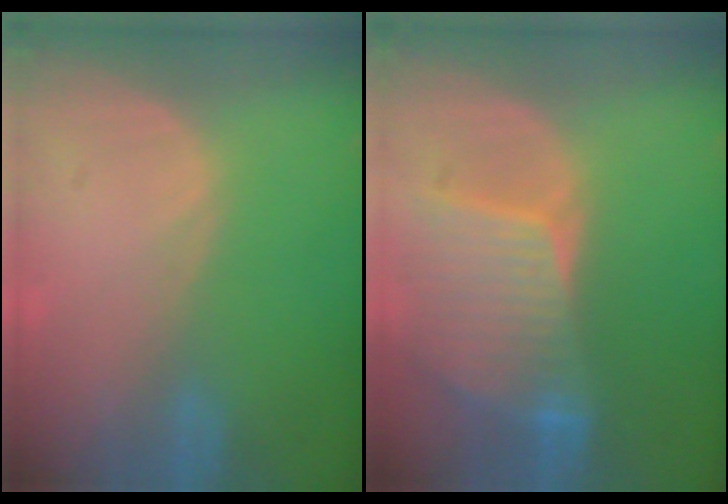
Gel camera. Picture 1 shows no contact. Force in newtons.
{"total": 8.8, "press": 7.8, "slide": 4.1}